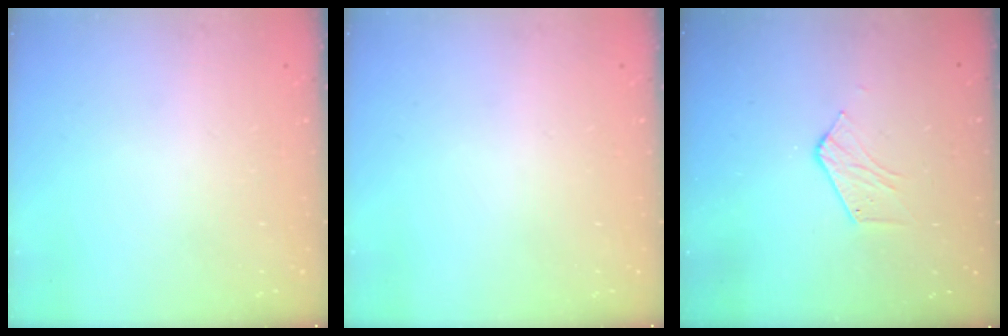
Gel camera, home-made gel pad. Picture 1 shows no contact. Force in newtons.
{"total": 0.0}
{"total": 5.8, "press": 5.8, "slide": 0.3}